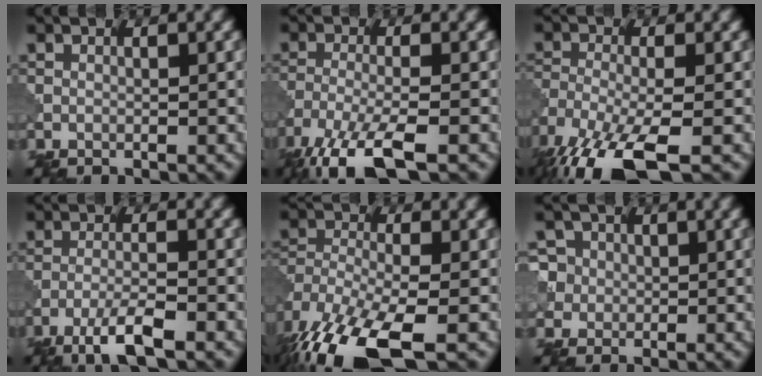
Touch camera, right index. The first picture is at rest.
{"total": 7.9, "force": [-5.4, 1.9, 5.5], "torque": [-0.119, -0.012, -0.104]}
{"total": 10.1, "force": [-6.8, 3.1, 6.8], "torque": [-0.151, -0.016, -0.133]}
{"total": 4.1, "force": [-2.8, 0.4, 3.0], "torque": [-0.060, 0.003, -0.055]}
{"total": 12.6, "force": [-8.0, 4.9, 8.4], "torque": [-0.195, -0.026, -0.141]}
{"total": 6.0, "force": [1.6, 5.5, 1.8], "torque": [-0.041, 0.042, 0.013]}